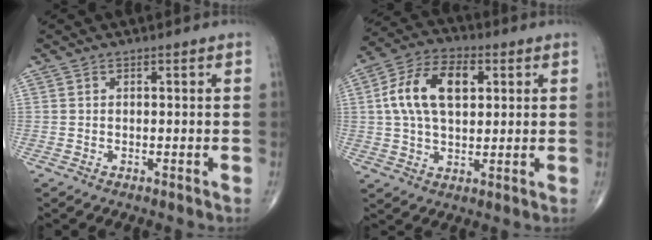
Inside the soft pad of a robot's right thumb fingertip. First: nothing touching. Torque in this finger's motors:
{"motor_torque": [0.12, 0.13, 0.33, -0.32, 0.24]}